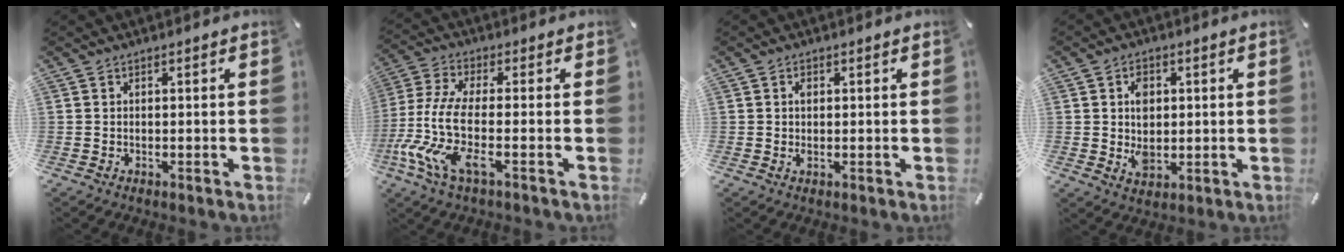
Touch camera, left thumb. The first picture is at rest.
{"total": 11.9, "force": [-2.1, 4.0, 11.0], "torque": [-0.266, -0.031, -0.047]}
{"total": 1.4, "force": [0.2, 0.7, 1.2], "torque": [-0.025, 0.003, 0.003]}
{"total": 6.2, "force": [0.8, 4.8, 3.8], "torque": [-0.054, 0.001, 0.013]}